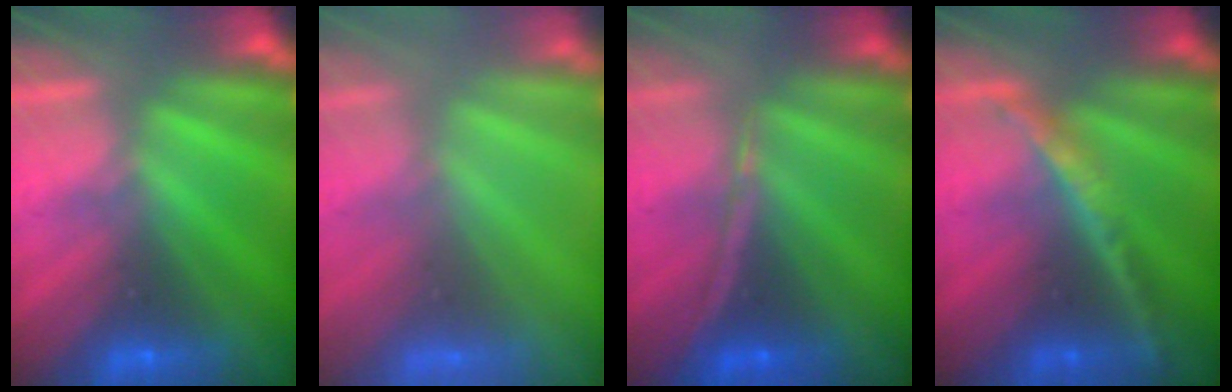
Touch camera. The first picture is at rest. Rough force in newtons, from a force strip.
{"total": 7.5}
{"total": 1.3}
{"total": 2.4}